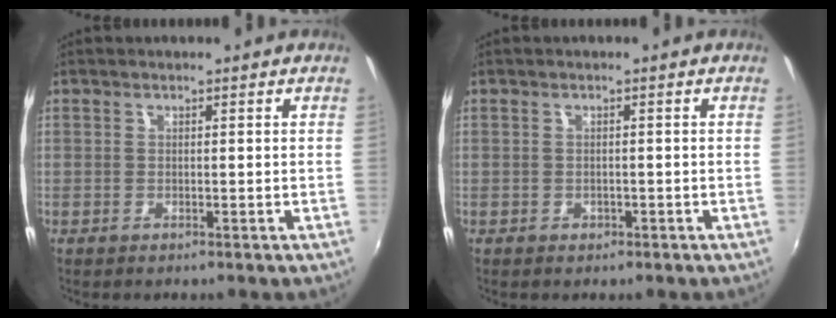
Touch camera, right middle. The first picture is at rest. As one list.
[{"total": 1.2, "force": [-0.7, 1.0, 0.3], "torque": [-0.005, -0.003, -0.007]}]